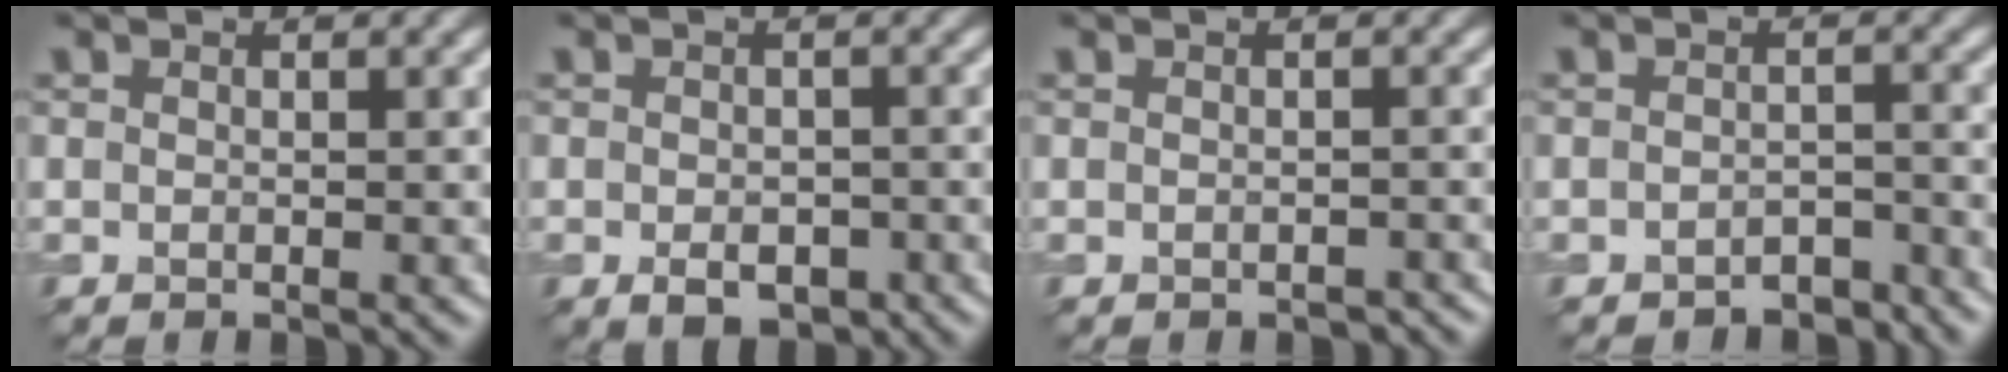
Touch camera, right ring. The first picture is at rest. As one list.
[{"total": 3.2, "force": [-1.4, 2.0, 2.1], "torque": [-0.032, -0.010, -0.021]}, {"total": 0.9, "force": [-0.7, 0.4, 0.3], "torque": [-0.004, -0.005, -0.008]}, {"total": 2.9, "force": [-2.6, 1.1, 0.7], "torque": [-0.004, 0.003, -0.037]}]